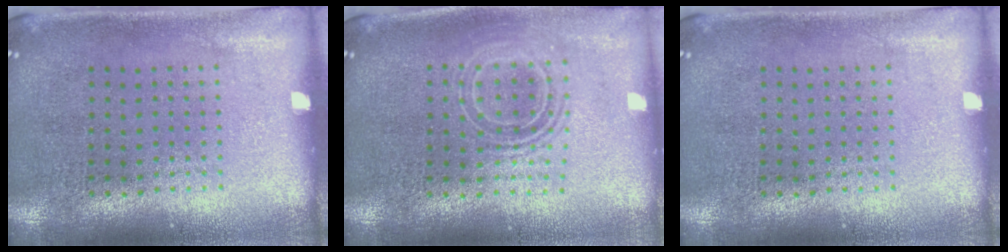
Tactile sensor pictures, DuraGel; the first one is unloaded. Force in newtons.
{"total": 1.8, "press": 1.4, "slide": 1.2}
{"total": 0.0}